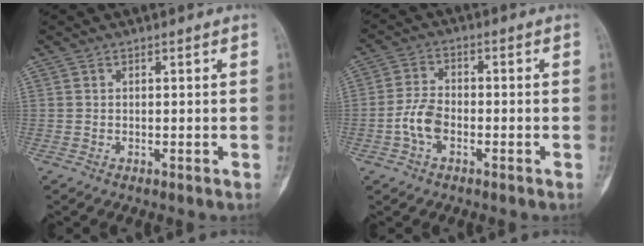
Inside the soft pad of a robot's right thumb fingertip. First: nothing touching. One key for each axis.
{"total": 5.7, "fx": -2.0, "fy": 3.4, "fz": 4.1, "tx": -0.084, "ty": 0.020, "tz": -0.043}